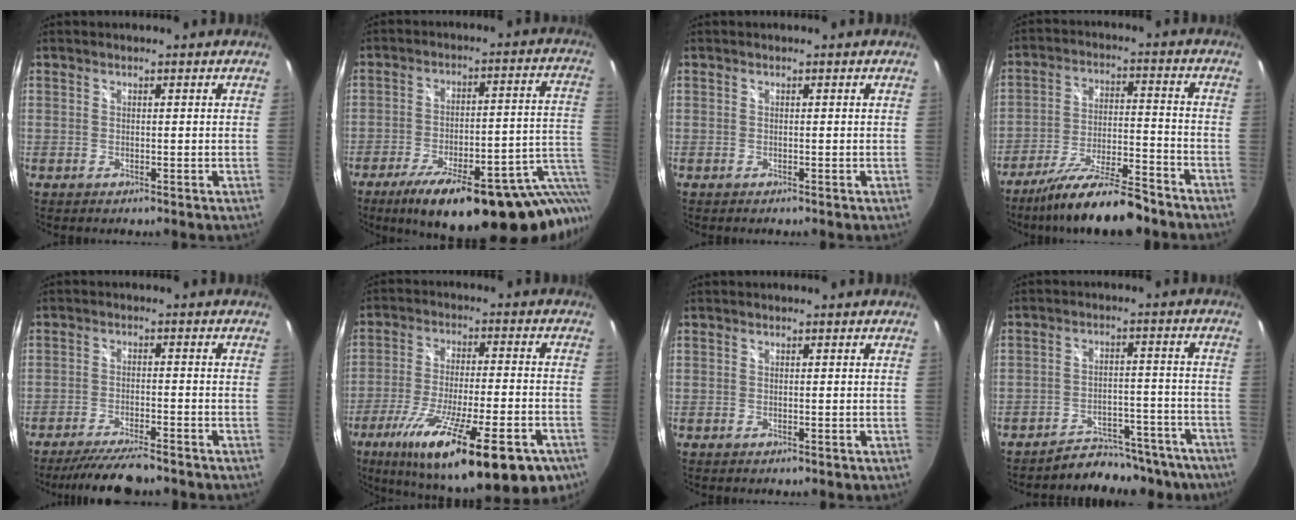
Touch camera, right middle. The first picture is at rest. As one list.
[{"total": 26.2, "force": [-17.2, 6.3, 18.8], "torque": [-0.234, -0.021, -0.226]}, {"total": 0.0}, {"total": 15.4, "force": [-13.0, 2.1, 8.0], "torque": [-0.157, -0.017, -0.211]}, {"total": 9.5, "force": [-8.4, 1.1, 4.2], "torque": [-0.098, -0.015, -0.137]}, {"total": 26.7, "force": [-16.1, 6.1, 20.3], "torque": [-0.337, -0.071, -0.240]}, {"total": 0.0}, {"total": 16.5, "force": [-15.0, 5.8, 3.5], "torque": [-0.059, 0.035, -0.177]}]